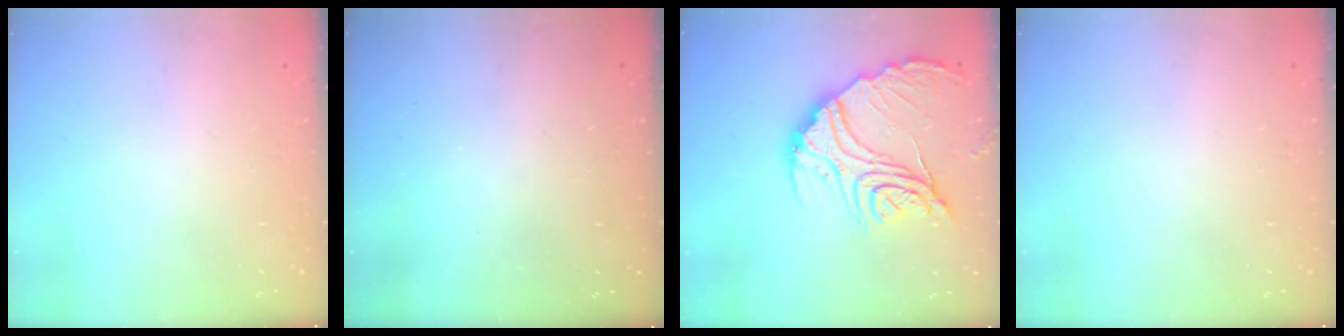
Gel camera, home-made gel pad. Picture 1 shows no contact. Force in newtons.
{"total": 3.2, "press": 3.2, "slide": 0.3}
{"total": 20.8, "press": 20.7, "slide": 1.8}
{"total": 0.0}